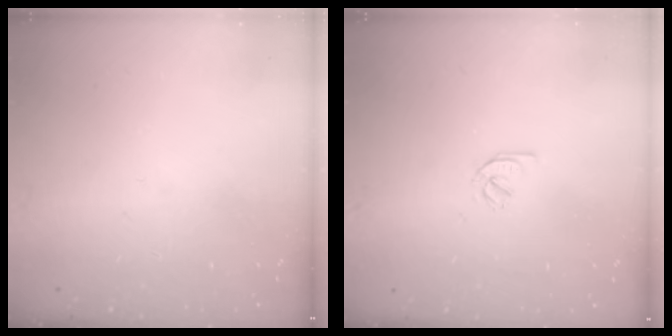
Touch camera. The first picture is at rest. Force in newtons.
{"total": 2.1, "press": 1.9, "slide": 0.8}